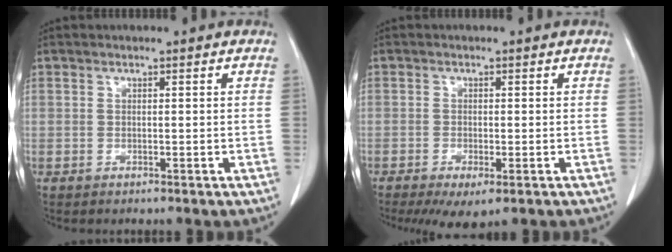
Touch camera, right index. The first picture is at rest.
{"total": 4.8, "force": [-2.8, 1.5, 3.6], "torque": [-0.059, -0.013, -0.040]}